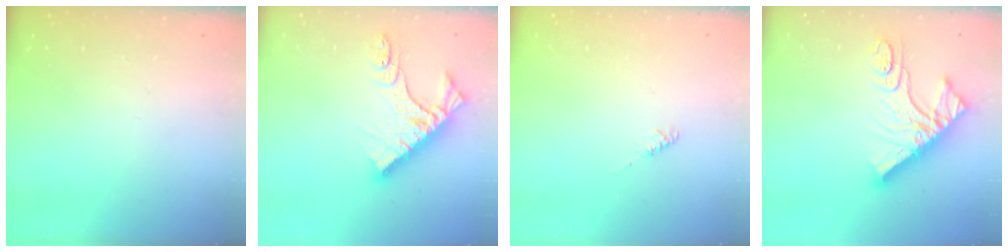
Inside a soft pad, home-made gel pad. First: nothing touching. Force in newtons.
{"total": 12.8, "press": 12.7, "slide": 1.3}
{"total": 2.0, "press": 1.9, "slide": 0.4}
{"total": 14.8, "press": 14.7, "slide": 1.5}